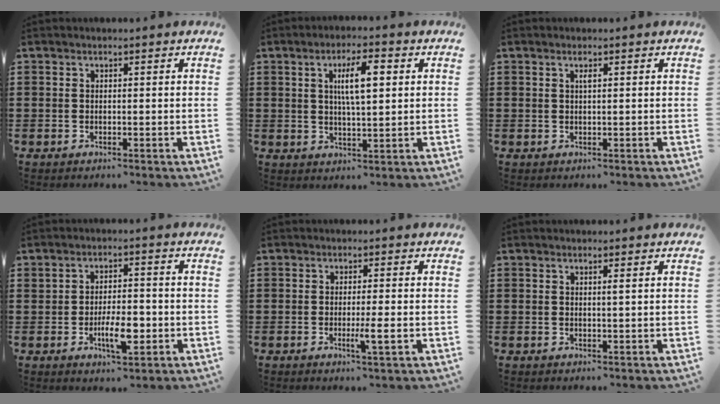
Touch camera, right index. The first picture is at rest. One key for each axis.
{"total": 6.6, "fx": 1.7, "fy": 1.8, "fz": 6.1, "tx": -0.114, "ty": 0.005, "tz": 0.024}
{"total": 0.9, "fx": 0.4, "fy": 0.1, "fz": 0.8, "tx": -0.017, "ty": 0.001, "tz": 0.006}
{"total": 6.0, "fx": -1.7, "fy": 2.2, "fz": 5.3, "tx": -0.101, "ty": 0.002, "tz": -0.032}
{"total": 3.5, "fx": -1.0, "fy": -0.1, "fz": 3.3, "tx": -0.062, "ty": -0.012, "tz": -0.021}
{"total": 0.7, "fx": 0.3, "fy": -0.2, "fz": 0.6, "tx": -0.010, "ty": -0.003, "tz": 0.005}